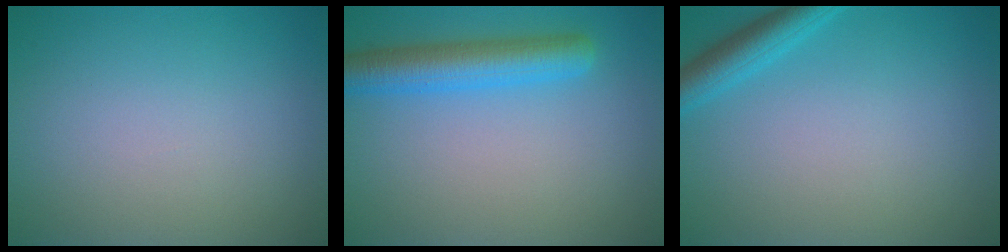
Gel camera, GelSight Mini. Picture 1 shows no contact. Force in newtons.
{"total": 4.8, "press": 4.8, "slide": 0.2}
{"total": 2.8, "press": 2.8, "slide": 0.2}